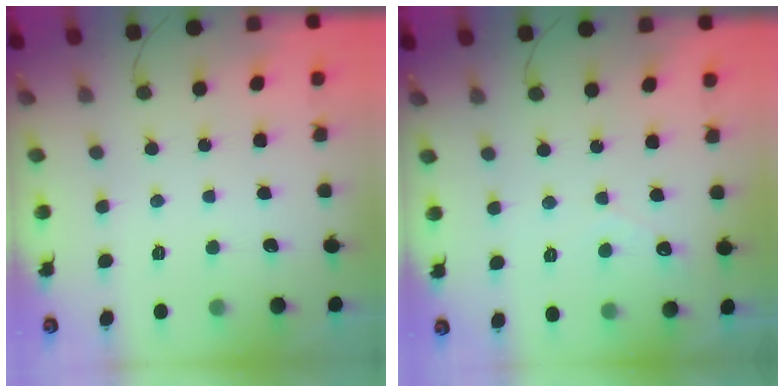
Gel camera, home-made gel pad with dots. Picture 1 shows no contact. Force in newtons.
{"total": 1.6, "press": 1.6, "slide": 0.1}